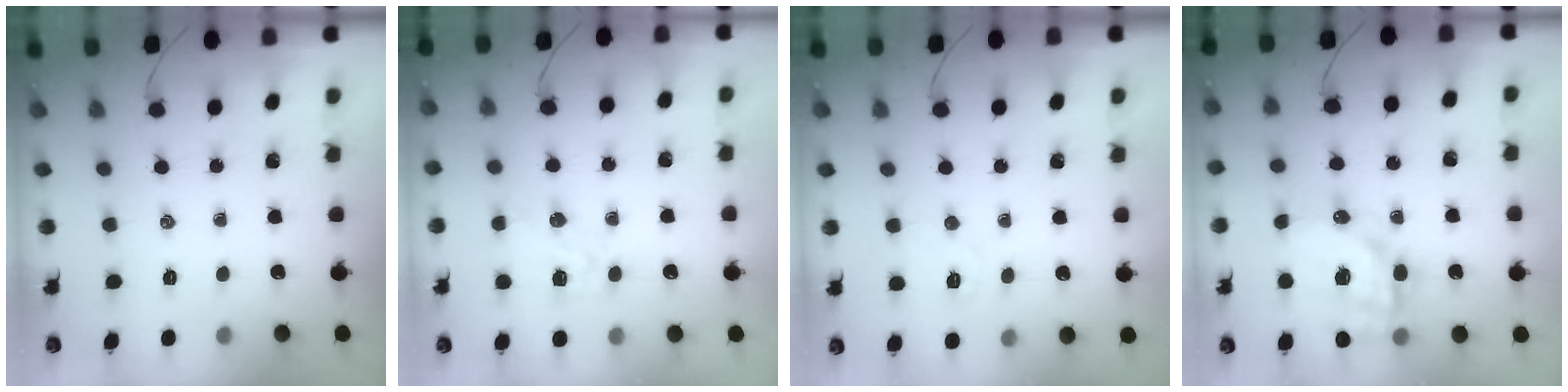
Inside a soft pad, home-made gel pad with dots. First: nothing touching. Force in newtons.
{"total": 4.3, "press": 4.2, "slide": 0.8}
{"total": 5.9, "press": 5.7, "slide": 1.5}
{"total": 16.3, "press": 15.9, "slide": 3.5}